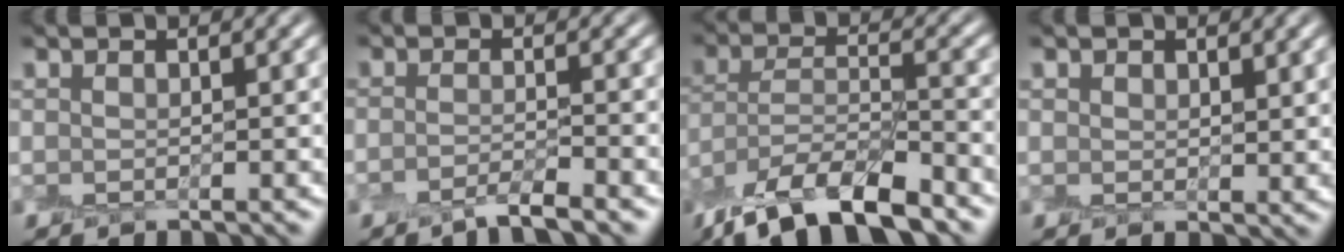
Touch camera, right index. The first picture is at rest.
{"total": 2.6, "force": [-1.9, 0.5, 1.8], "torque": [-0.025, -0.004, -0.046]}
{"total": 11.5, "force": [-8.9, 3.8, 6.4], "torque": [-0.114, 0.000, -0.169]}
{"total": 1.4, "force": [0.8, 0.9, 0.7], "torque": [-0.008, -0.004, 0.019]}